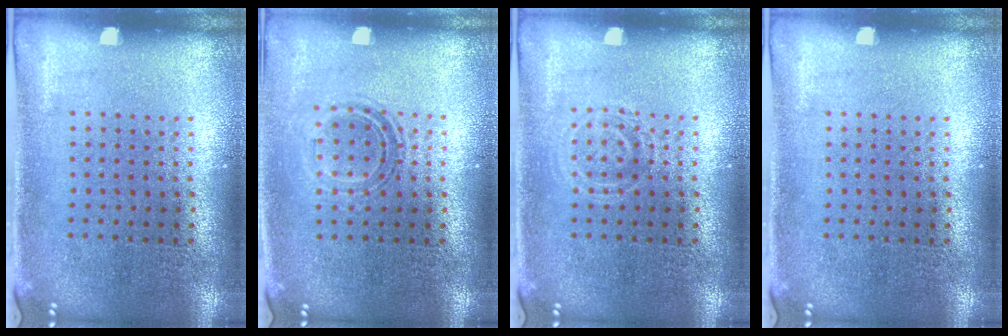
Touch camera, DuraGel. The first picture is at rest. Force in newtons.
{"total": 1.0, "press": 0.9, "slide": 0.4}
{"total": 1.2, "press": 1.2, "slide": 0.3}
{"total": 0.0}